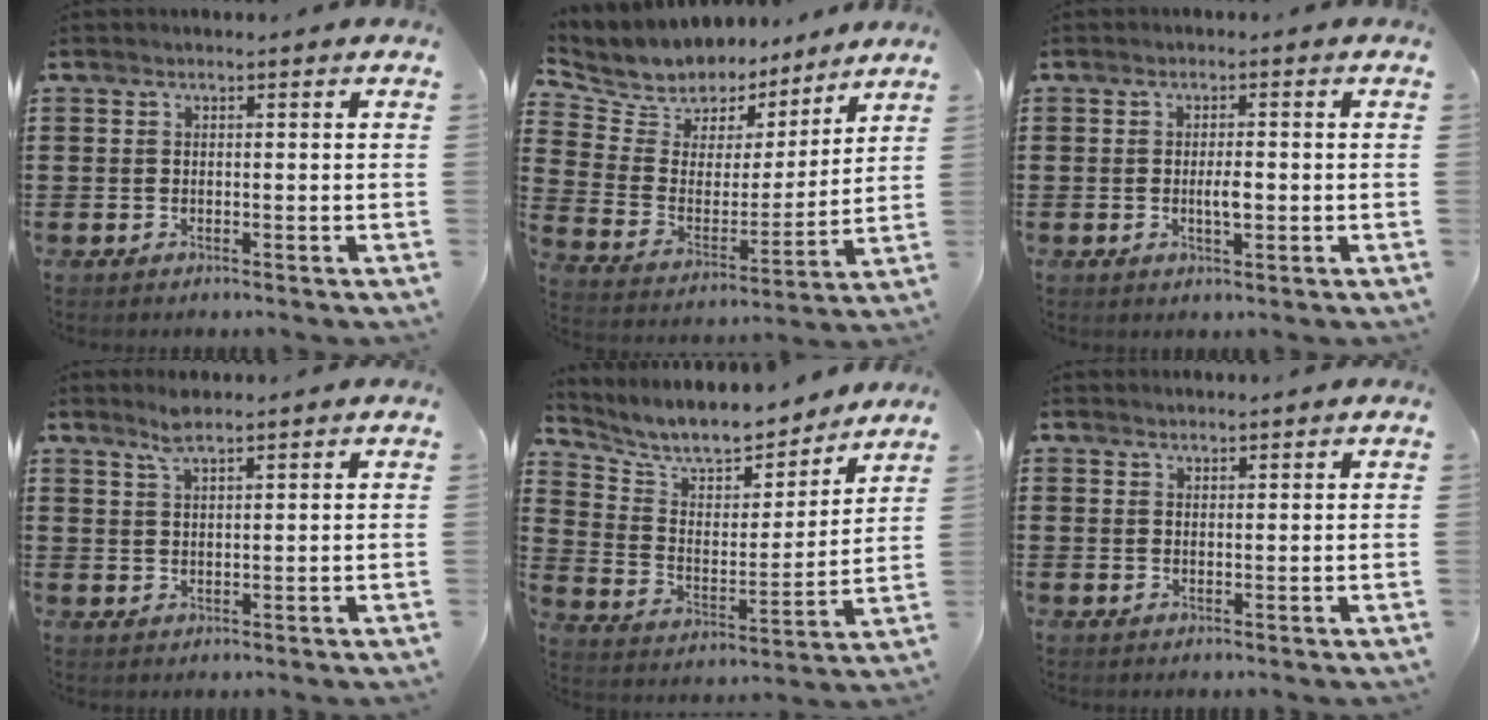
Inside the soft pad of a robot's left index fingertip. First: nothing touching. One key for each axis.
{"total": 6.2, "fx": 5.1, "fy": 3.5, "fz": -0.3, "tx": -0.044, "ty": -0.043, "tz": 0.090}
{"total": 2.8, "fx": -0.2, "fy": 0.9, "fz": 2.6, "tx": -0.049, "ty": 0.001, "tz": -0.005}
{"total": 3.2, "fx": 2.5, "fy": 0.5, "fz": 1.9, "tx": -0.043, "ty": 0.003, "tz": 0.047}
{"total": 8.2, "fx": 7.7, "fy": 1.8, "fz": 2.4, "tx": -0.077, "ty": -0.055, "tz": 0.130}
{"total": 1.3, "fx": 1.3, "fy": 0.2, "fz": 0.0, "tx": -0.003, "ty": -0.001, "tz": 0.025}